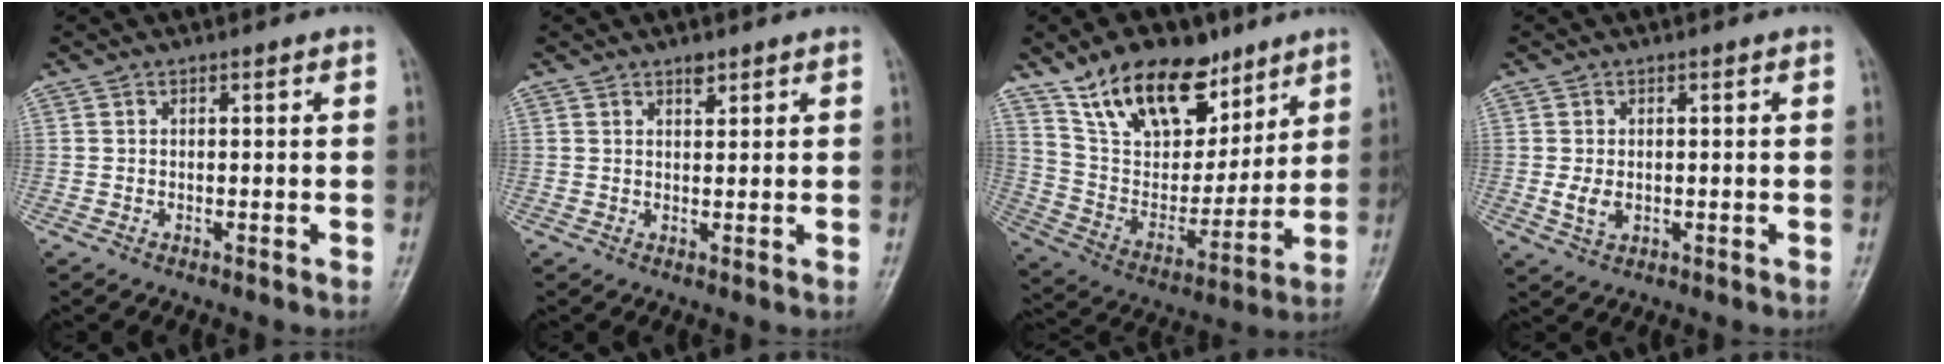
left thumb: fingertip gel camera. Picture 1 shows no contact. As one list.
[{"total": 1.7, "force": [1.3, 0.7, 1.0], "torque": [-0.009, -0.007, 0.020]}, {"total": 20.4, "force": [12.9, 11.3, 11.0], "torque": [-0.136, -0.052, 0.236]}, {"total": 3.4, "force": [-0.2, 2.2, 2.6], "torque": [-0.049, -0.004, -0.001]}]